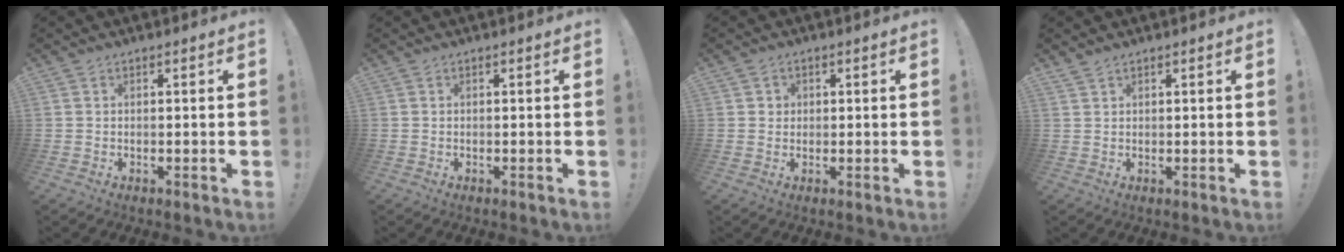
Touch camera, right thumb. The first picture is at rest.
{"total": 0.0}
{"total": 1.9, "force": [0.6, 1.8, 0.3], "torque": [-0.002, -0.001, 0.008]}
{"total": 1.7, "force": [1.6, 0.5, 0.5], "torque": [-0.006, -0.008, 0.030]}